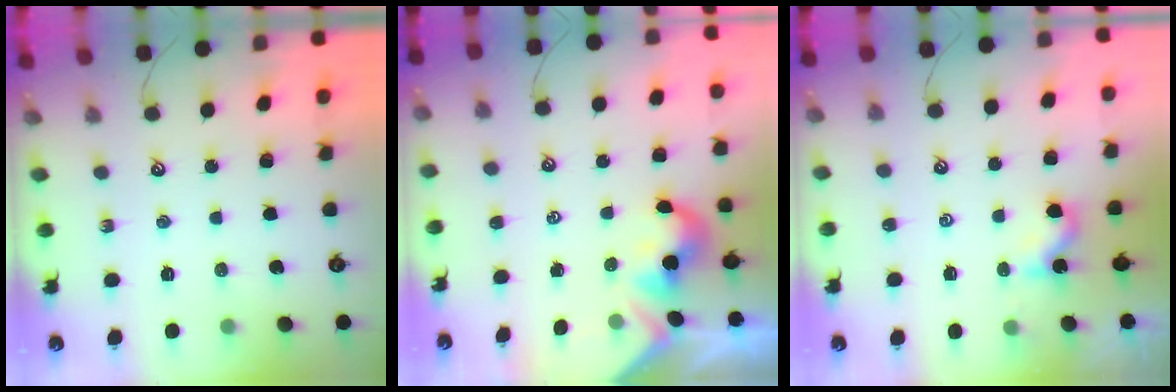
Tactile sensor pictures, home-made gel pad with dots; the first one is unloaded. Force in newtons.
{"total": 2.2, "press": 2.2, "slide": 0.4}
{"total": 0.6, "press": 0.5, "slide": 0.4}